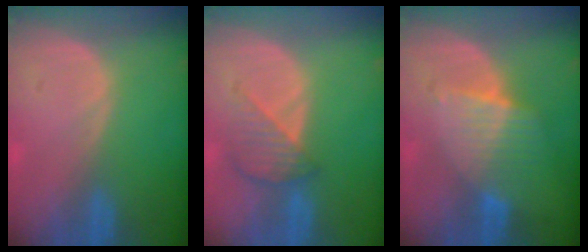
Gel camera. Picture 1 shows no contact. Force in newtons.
{"total": 4.6, "press": 4.2, "slide": 1.8}
{"total": 6.9, "press": 6.0, "slide": 3.3}